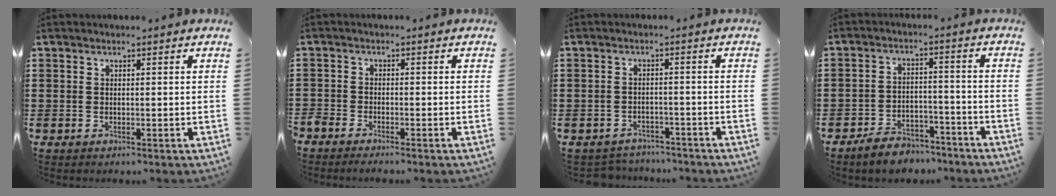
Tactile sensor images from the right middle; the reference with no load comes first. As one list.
[{"total": 1.8, "force": [-1.7, 0.2, 0.3], "torque": [-0.017, -0.002, -0.038]}, {"total": 2.7, "force": [-2.6, 0.5, -0.4], "torque": [-0.001, 0.001, -0.058]}, {"total": 5.0, "force": [-4.9, 1.2, 0.6], "torque": [-0.015, 0.015, -0.100]}]